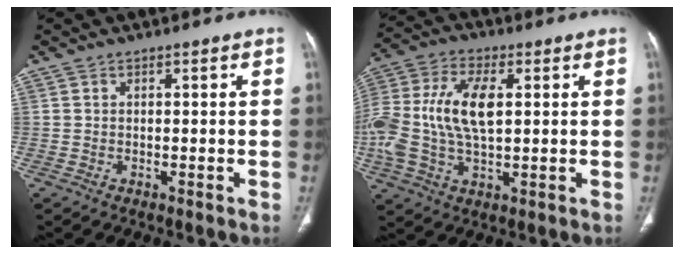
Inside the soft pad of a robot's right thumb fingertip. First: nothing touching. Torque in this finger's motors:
{"motor_torque": [0.54, 0.54, 0.11, 0.04, 0.21]}